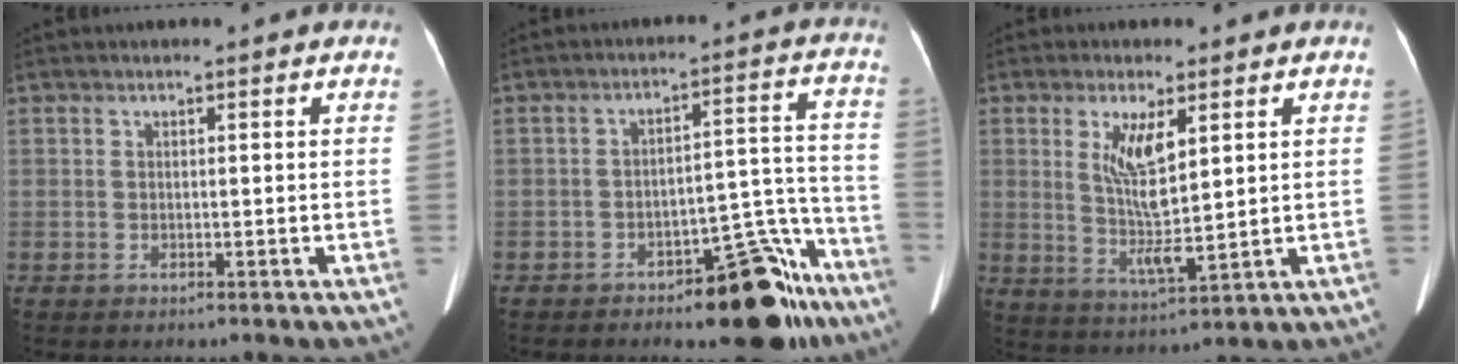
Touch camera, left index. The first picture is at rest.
{"total": 13.3, "force": [-9.6, 4.5, 8.0], "torque": [-0.066, 0.042, -0.136]}
{"total": 7.7, "force": [2.3, 1.6, 7.2], "torque": [-0.140, -0.011, 0.048]}